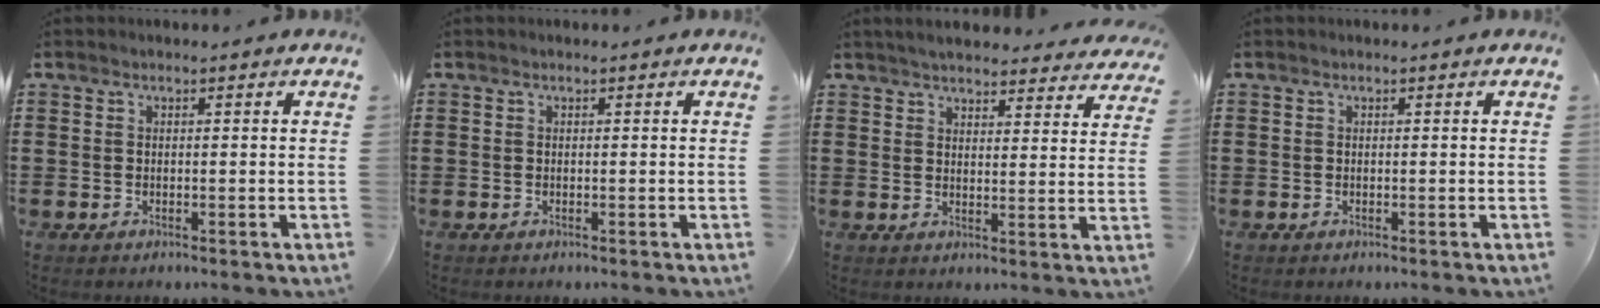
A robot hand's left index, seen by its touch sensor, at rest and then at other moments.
{"total": 0.0}
{"total": 4.3, "force": [4.2, 0.2, 0.9], "torque": [-0.024, -0.020, 0.073]}
{"total": 0.0}